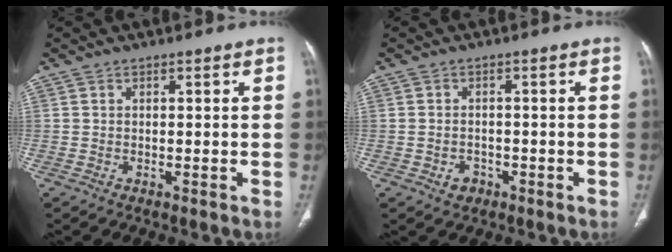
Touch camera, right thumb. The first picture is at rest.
{"total": 2.5, "force": [-1.1, 2.0, 0.9], "torque": [-0.005, 0.011, -0.012]}